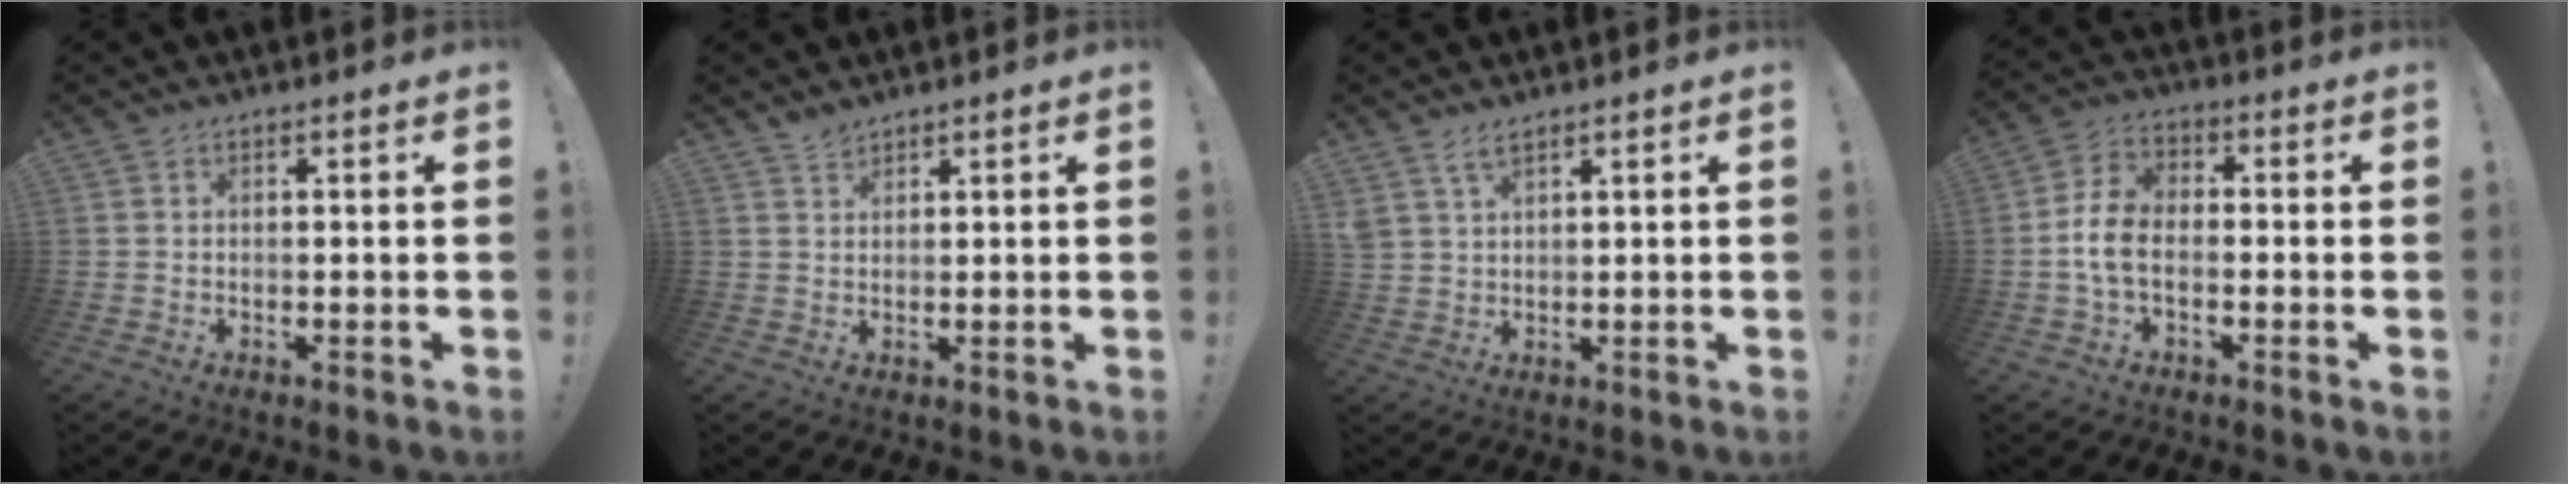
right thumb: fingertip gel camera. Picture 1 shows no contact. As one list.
[{"total": 2.4, "force": [2.1, 0.7, 0.7], "torque": [-0.002, -0.015, 0.036]}, {"total": 3.9, "force": [2.9, 1.0, 2.4], "torque": [-0.046, -0.014, 0.054]}, {"total": 8.8, "force": [-2.2, 5.3, 6.7], "torque": [-0.144, 0.012, -0.036]}]